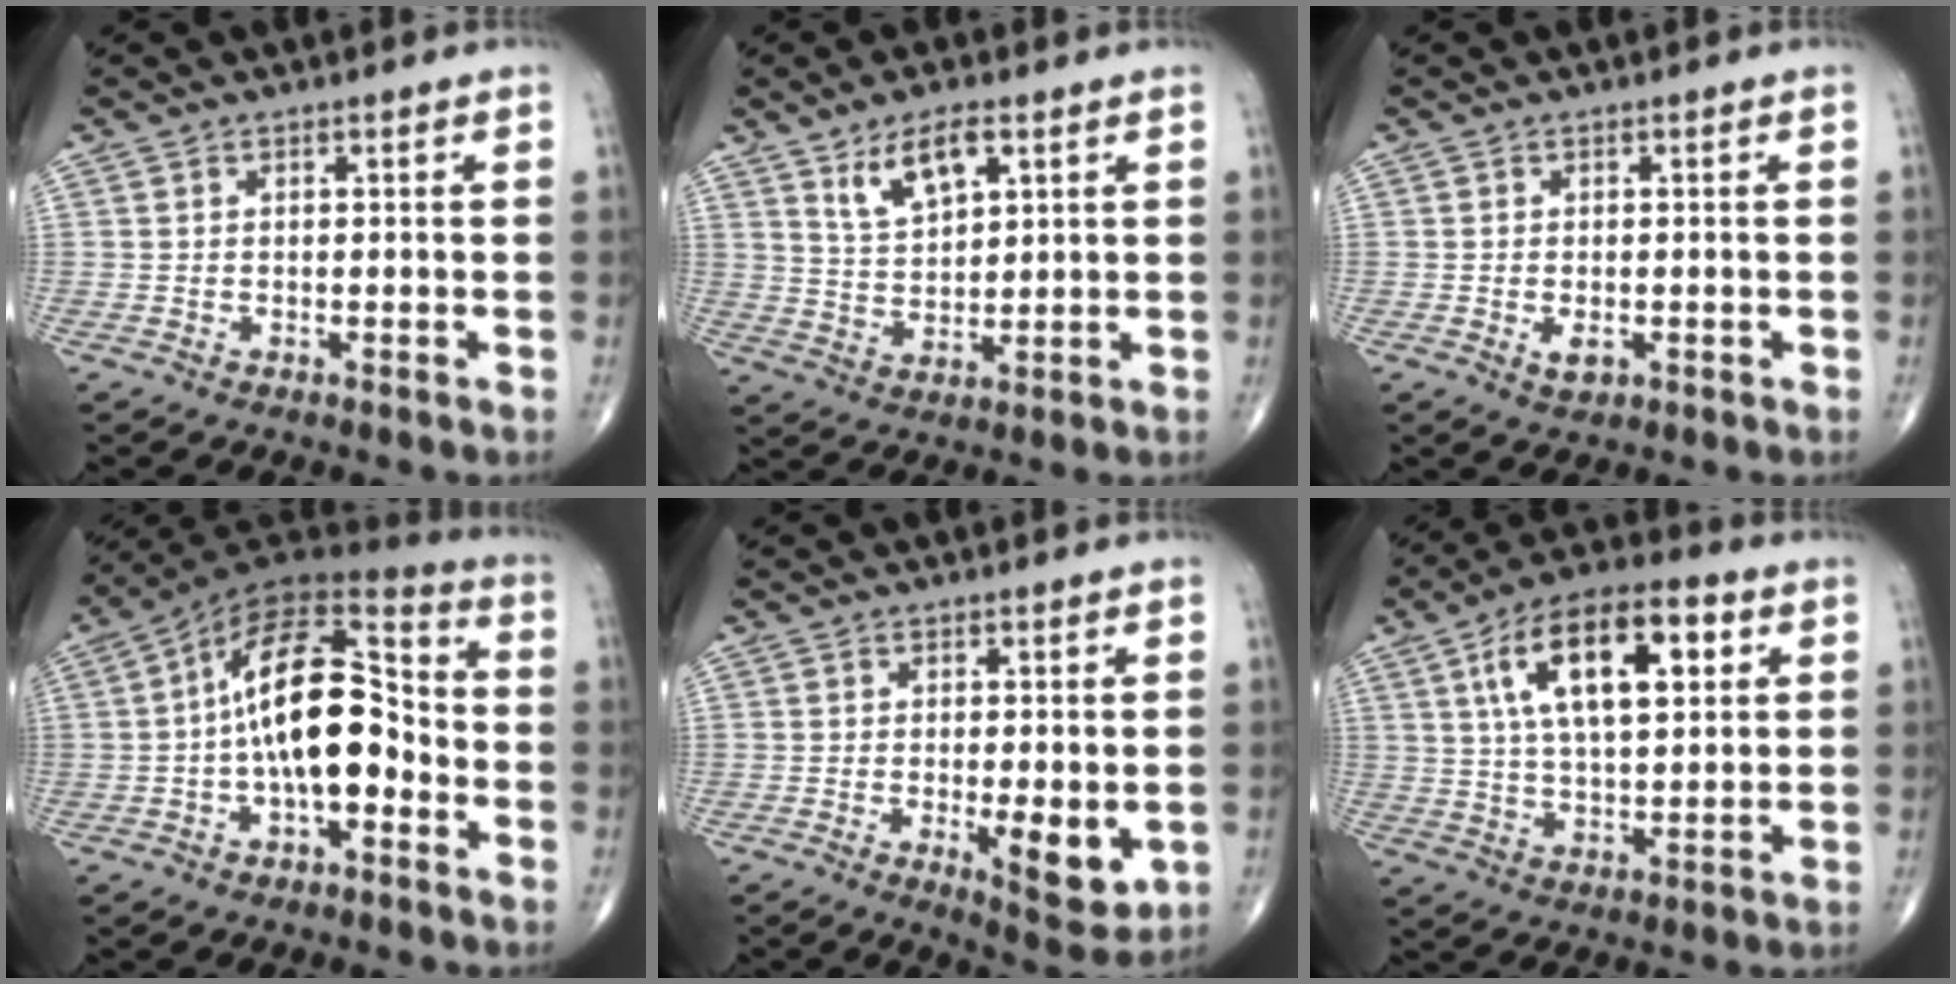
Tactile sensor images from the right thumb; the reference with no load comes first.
{"total": 7.6, "force": [4.2, 3.3, 5.5], "torque": [-0.092, -0.021, 0.083]}
{"total": 2.2, "force": [-0.5, 1.3, 1.7], "torque": [-0.026, -0.003, -0.006]}
{"total": 18.3, "force": [-2.3, 9.2, 15.6], "torque": [-0.239, 0.047, -0.048]}
{"total": 7.4, "force": [-1.2, 2.8, 6.8], "torque": [-0.087, -0.021, -0.010]}
{"total": 17.4, "force": [5.7, 7.9, 14.4], "torque": [-0.227, 0.003, 0.093]}